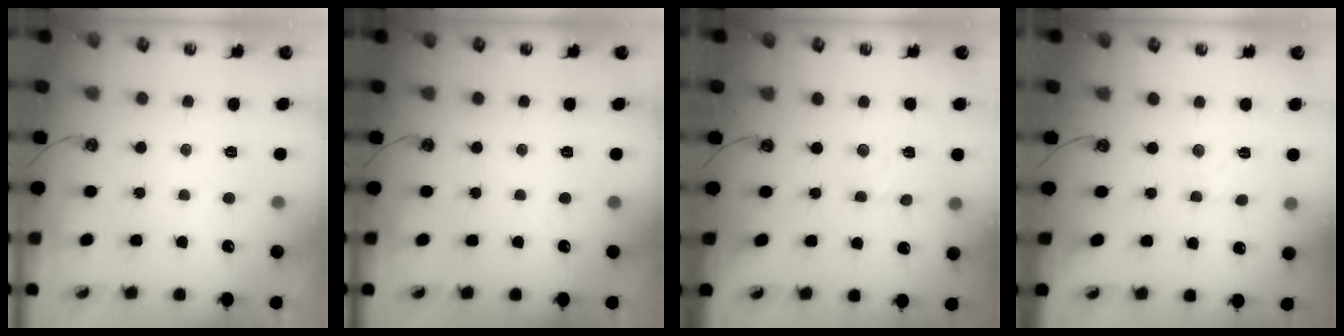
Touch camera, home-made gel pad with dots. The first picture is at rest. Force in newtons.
{"total": 0.0}
{"total": 4.1, "press": 4.1, "slide": 0.4}
{"total": 1.6, "press": 1.5, "slide": 0.5}